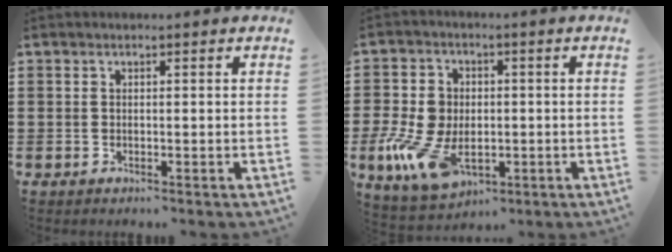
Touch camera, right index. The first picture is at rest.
{"total": 10.2, "force": [-2.8, 6.9, 7.0], "torque": [-0.188, -0.002, -0.055]}